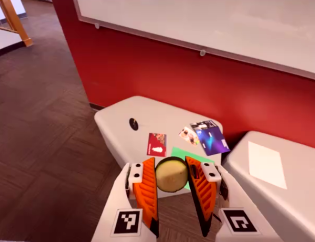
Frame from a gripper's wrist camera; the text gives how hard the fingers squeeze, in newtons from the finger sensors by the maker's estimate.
{"total": 12.0, "left": 13.9, "right": 10.2}